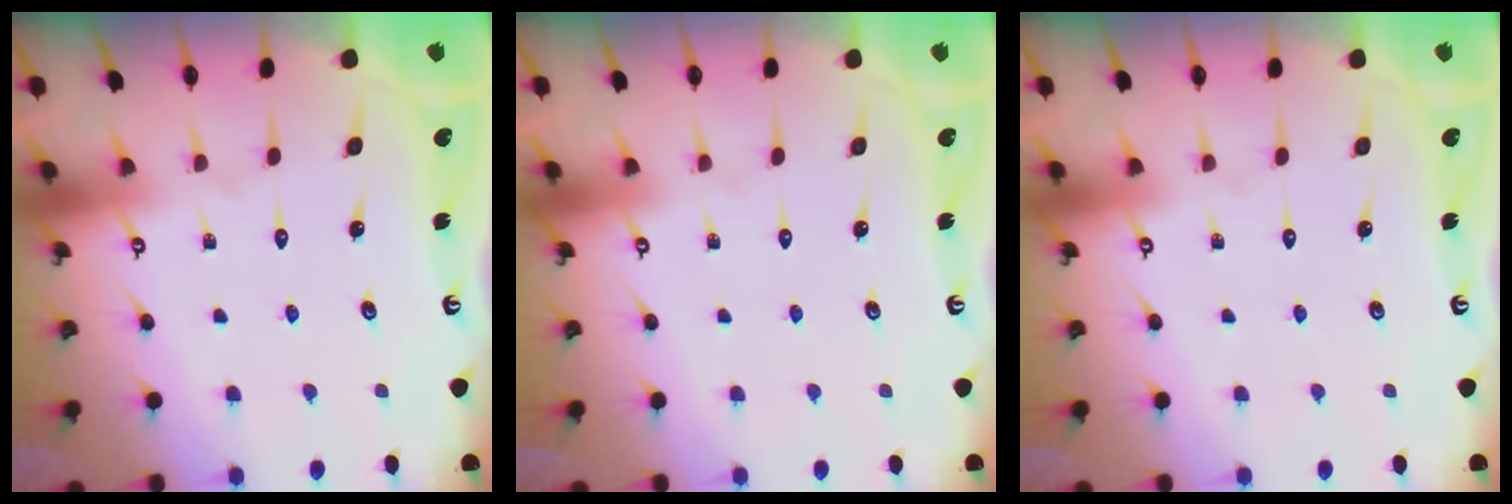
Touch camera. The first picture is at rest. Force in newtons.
{"total": 0.0}
{"total": 0.0}